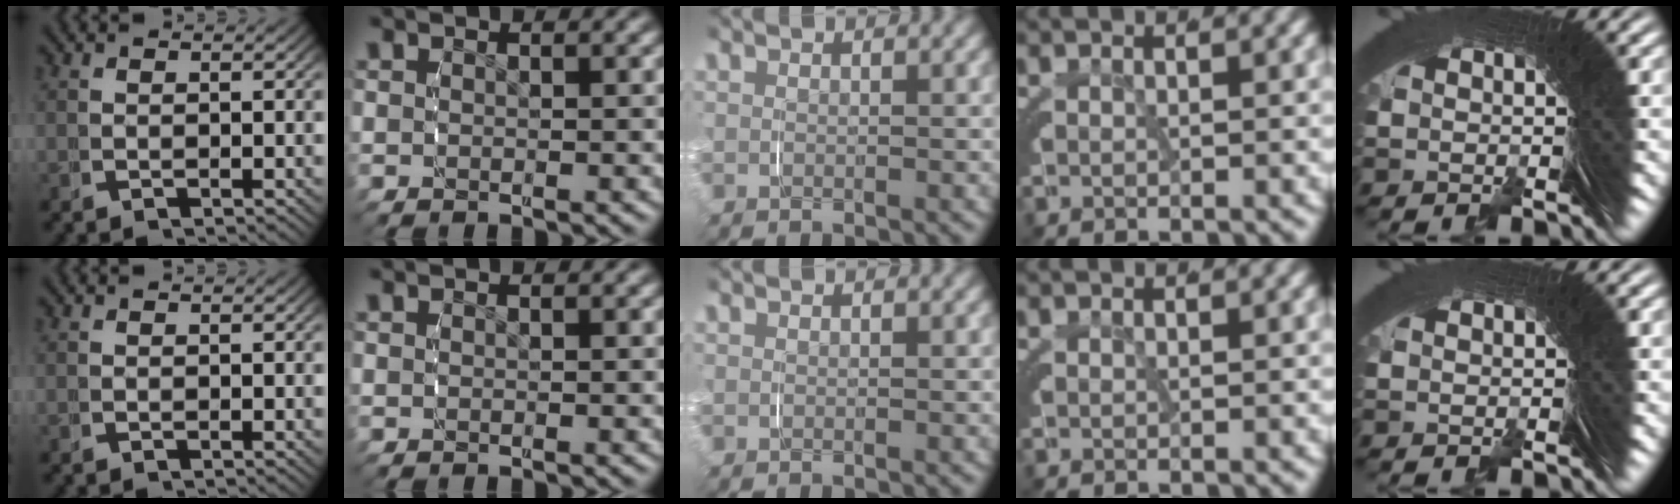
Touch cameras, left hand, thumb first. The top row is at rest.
{}